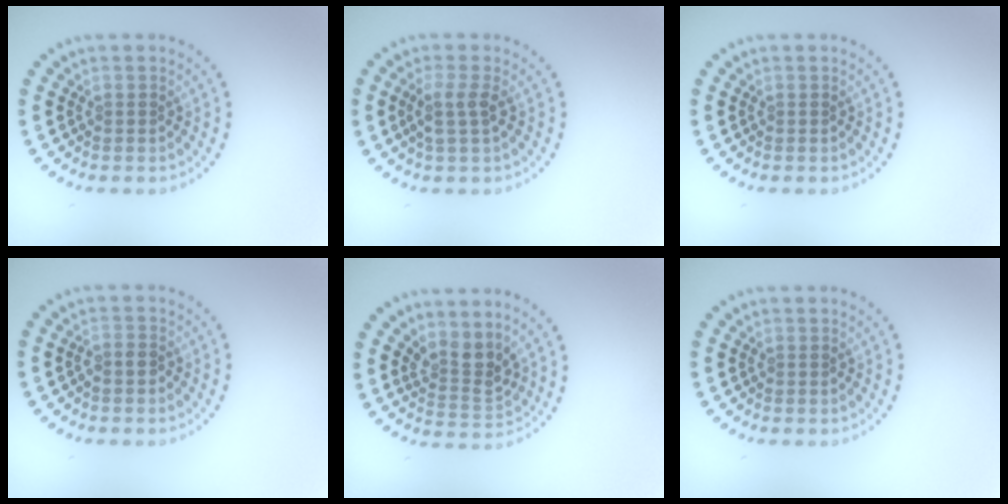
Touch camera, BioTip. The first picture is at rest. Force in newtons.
{"total": 2.0, "press": 1.7, "slide": 1.1}
{"total": 0.0}
{"total": 0.9, "press": 0.7, "slide": 0.6}
{"total": 2.8, "press": 2.1, "slide": 1.9}
{"total": 0.0}